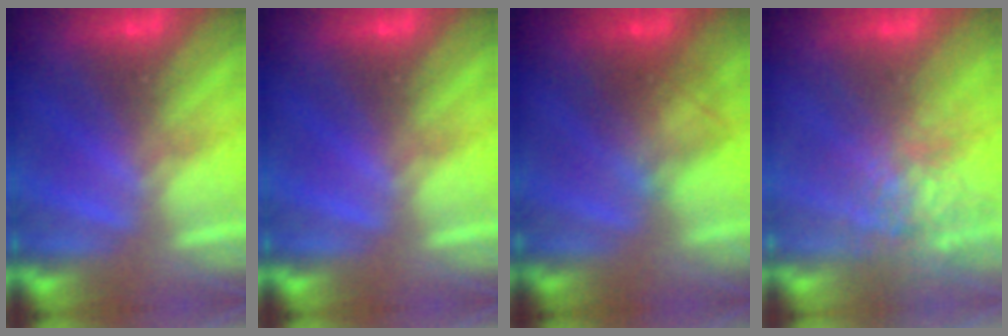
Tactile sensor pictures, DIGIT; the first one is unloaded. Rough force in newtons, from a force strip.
{"total": 0.0}
{"total": 2.0}
{"total": 3.5}